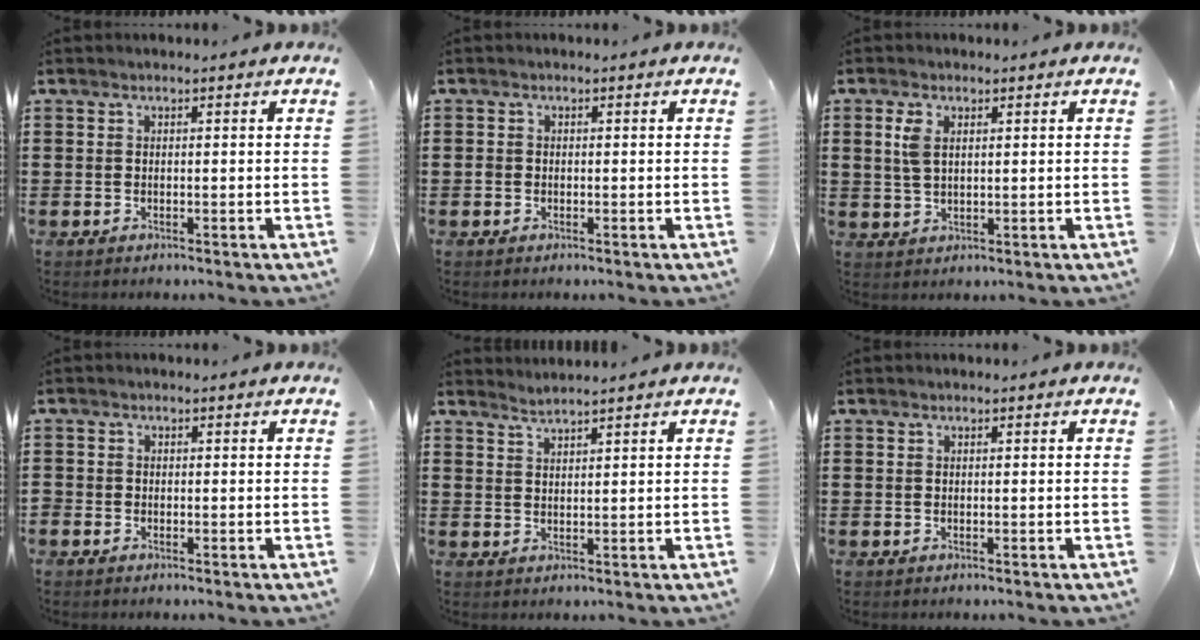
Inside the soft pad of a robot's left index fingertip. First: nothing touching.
{"total": 0.8, "force": [-0.2, 0.7, 0.3], "torque": [-0.016, -0.001, -0.008]}
{"total": 3.5, "force": [1.2, 1.9, 2.7], "torque": [-0.061, 0.010, 0.020]}
{"total": 0.7, "force": [-0.6, 0.4, 0.2], "torque": [-0.005, 0.001, -0.012]}
{"total": 1.7, "force": [1.6, -0.3, -0.1], "torque": [-0.002, 0.002, 0.032]}
{"total": 0.0}